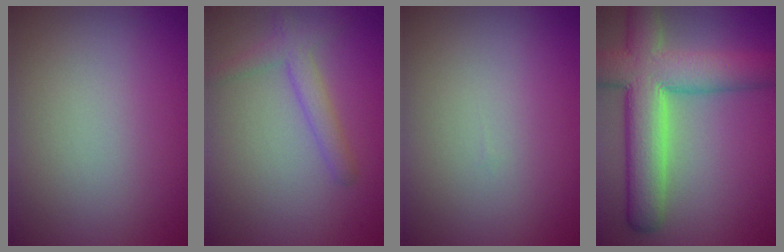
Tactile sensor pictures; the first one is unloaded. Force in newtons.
{"total": 2.4, "press": 2.4, "slide": 0.1}
{"total": 0.0}
{"total": 9.8, "press": 9.8, "slide": 0.8}